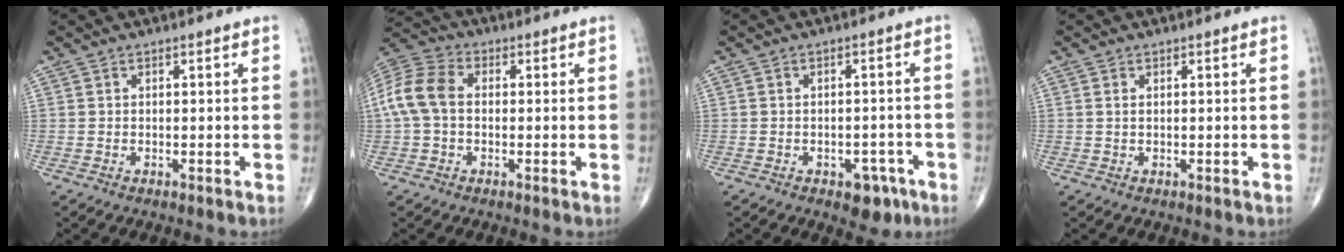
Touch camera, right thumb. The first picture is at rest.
{"total": 9.9, "force": [0.2, 6.9, 7.1], "torque": [-0.152, 0.028, -0.005]}
{"total": 5.2, "force": [-2.8, 3.2, 3.1], "torque": [-0.017, 0.018, -0.032]}
{"total": 0.7, "force": [0.2, 0.4, 0.6], "torque": [-0.017, 0.003, 0.008]}